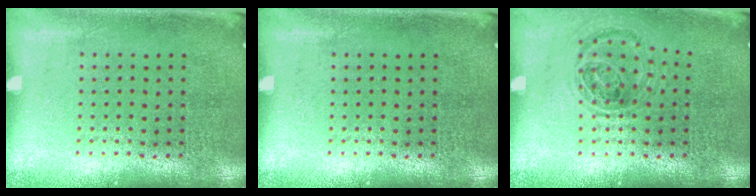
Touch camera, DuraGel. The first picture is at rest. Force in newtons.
{"total": 0.0}
{"total": 0.9, "press": 0.9, "slide": 0.1}